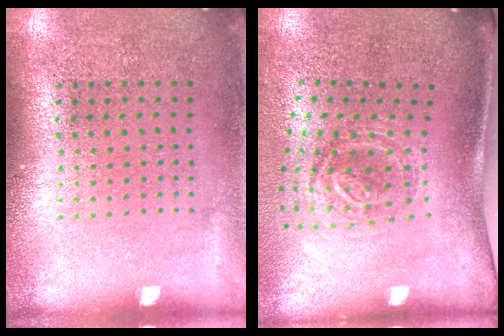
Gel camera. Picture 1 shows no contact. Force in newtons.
{"total": 1.9, "press": 1.2, "slide": 1.5}